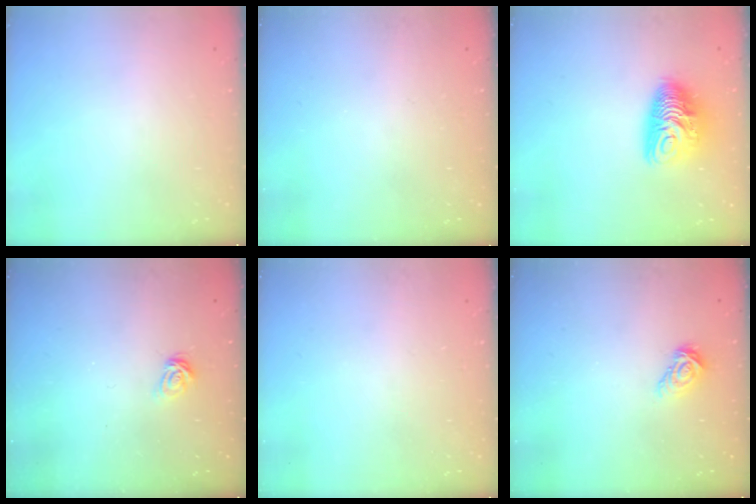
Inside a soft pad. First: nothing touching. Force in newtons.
{"total": 0.0}
{"total": 10.2, "press": 10.2, "slide": 0.7}
{"total": 5.8, "press": 5.8, "slide": 0.5}
{"total": 0.0}
{"total": 6.0, "press": 6.0, "slide": 0.4}